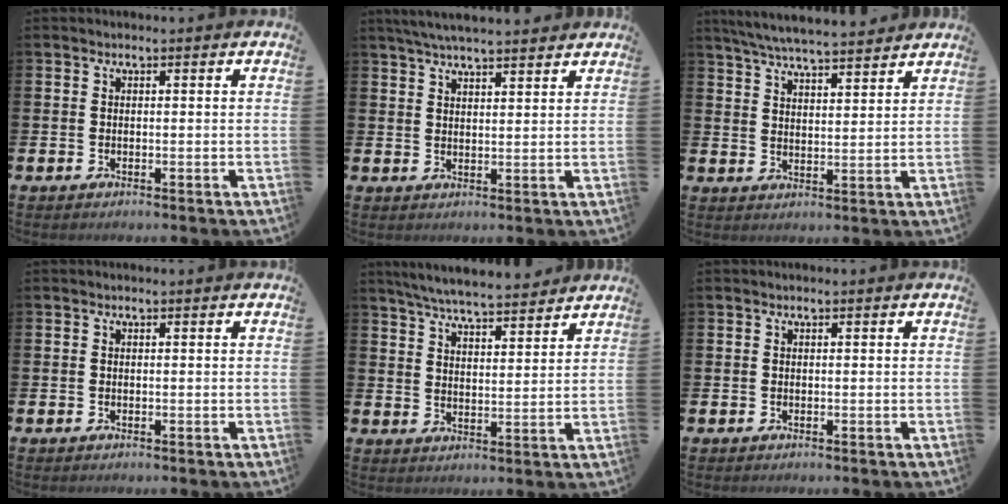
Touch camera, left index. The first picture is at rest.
{"total": 4.6, "force": [4.3, 0.5, 1.5], "torque": [-0.040, -0.008, 0.080]}
{"total": 6.0, "force": [5.8, 0.2, 1.3], "torque": [-0.052, -0.025, 0.106]}
{"total": 0.0}
{"total": 6.2, "force": [6.0, 0.4, 1.3], "torque": [-0.046, -0.031, 0.108]}
{"total": 0.0}